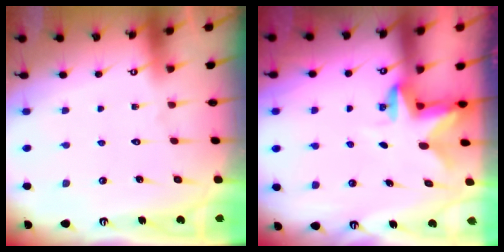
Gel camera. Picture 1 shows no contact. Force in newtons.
{"total": 2.6, "press": 2.5, "slide": 0.5}